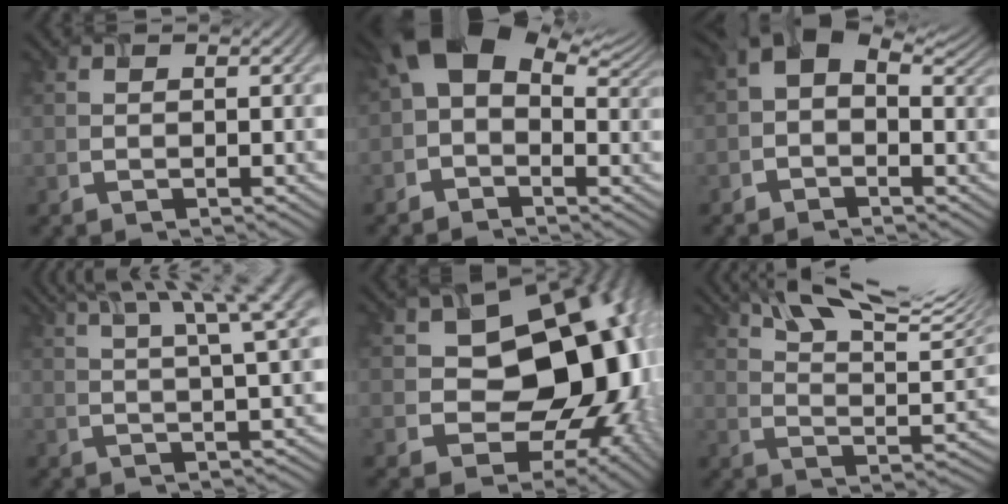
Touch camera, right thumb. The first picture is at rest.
{"total": 11.4, "force": [3.5, 6.9, 8.4], "torque": [-0.158, 0.011, 0.050]}
{"total": 6.3, "force": [1.2, 4.1, 4.6], "torque": [-0.089, 0.007, 0.009]}
{"total": 14.2, "force": [8.5, 3.3, 10.9], "torque": [-0.164, 0.035, 0.105]}
{"total": 20.0, "force": [1.2, 14.4, 13.9], "torque": [-0.180, -0.015, 0.026]}
{"total": 15.2, "force": [10.6, 3.8, 10.2], "torque": [-0.170, 0.009, 0.160]}